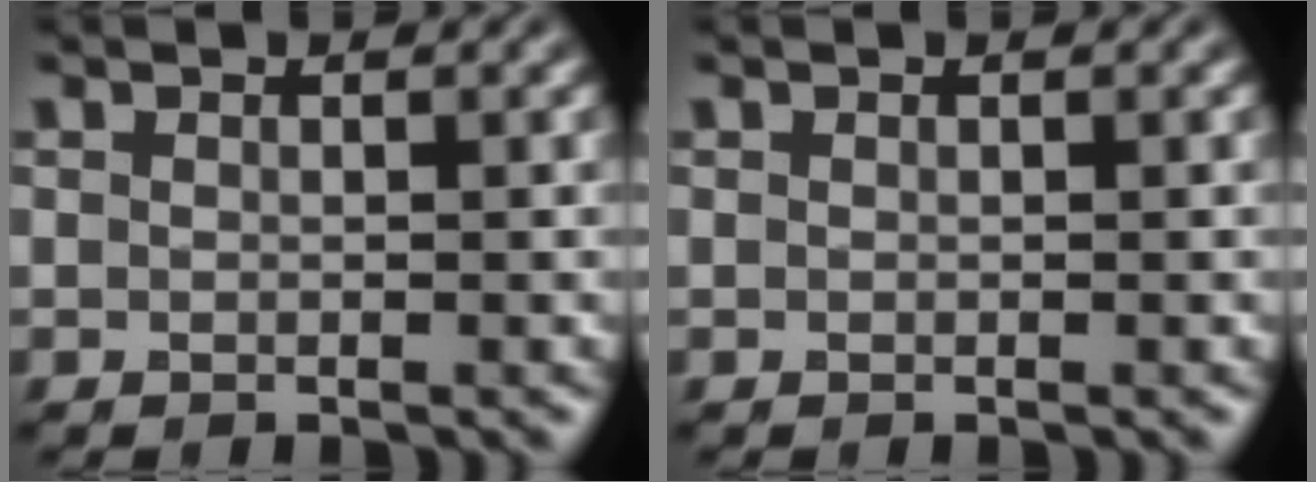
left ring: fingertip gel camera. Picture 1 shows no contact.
{"total": 0.0}